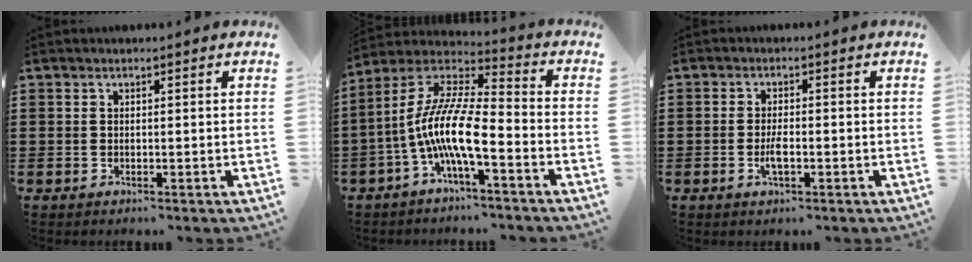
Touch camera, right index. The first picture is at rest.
{"total": 11.7, "force": [-4.6, 2.6, 10.4], "torque": [-0.233, -0.020, -0.097]}
{"total": 2.9, "force": [-0.9, 0.8, 2.7], "torque": [-0.054, -0.003, -0.018]}